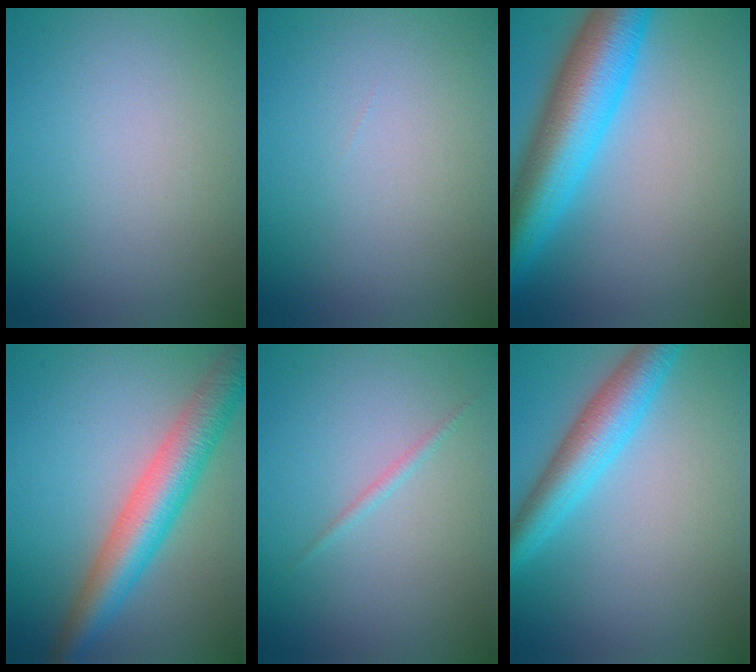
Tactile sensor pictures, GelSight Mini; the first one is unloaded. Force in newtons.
{"total": 0.0}
{"total": 9.7, "press": 9.7, "slide": 0.3}
{"total": 6.5, "press": 6.5, "slide": 0.1}
{"total": 0.7, "press": 0.7, "slide": 0.1}
{"total": 4.9, "press": 4.9, "slide": 0.1}